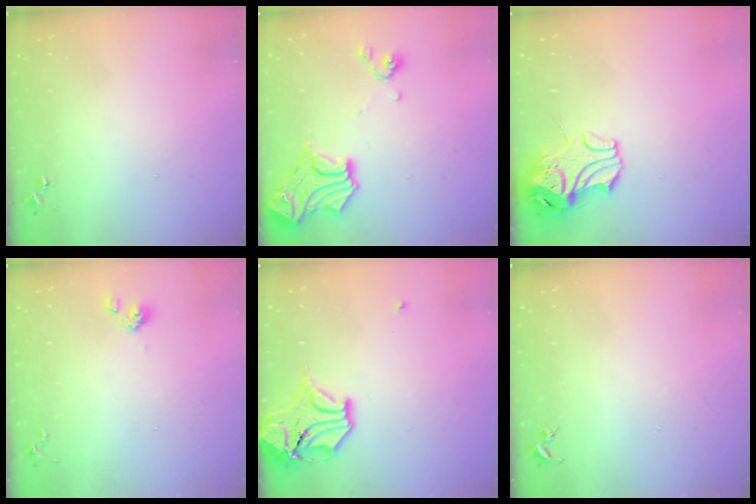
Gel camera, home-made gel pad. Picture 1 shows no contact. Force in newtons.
{"total": 16.0, "press": 15.9, "slide": 1.4}
{"total": 11.3, "press": 11.2, "slide": 1.7}
{"total": 4.6, "press": 4.1, "slide": 2.1}
{"total": 13.4, "press": 13.3, "slide": 1.9}
{"total": 0.0}